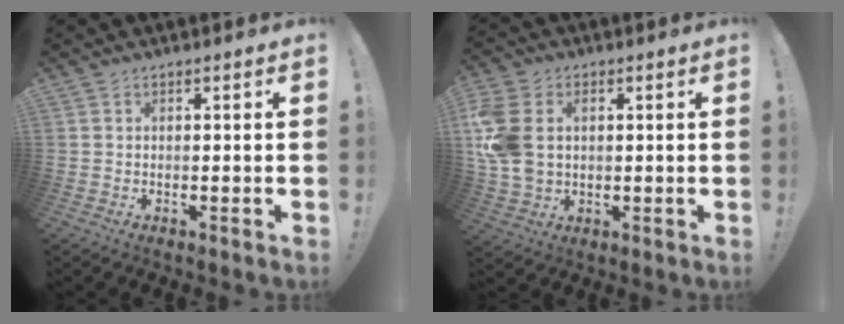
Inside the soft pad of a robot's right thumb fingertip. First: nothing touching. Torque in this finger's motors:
{"motor_torque": [1.65, 1.65, 0.08, 0.32, 0.11]}